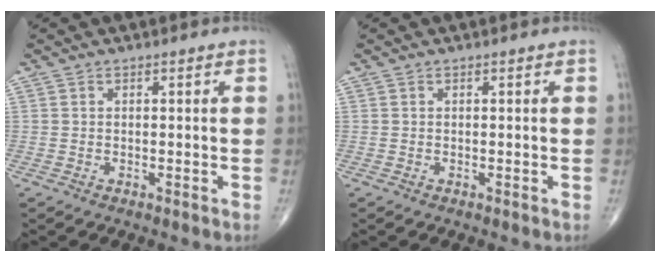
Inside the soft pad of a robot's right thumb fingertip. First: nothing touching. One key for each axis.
{"total": 0.0}